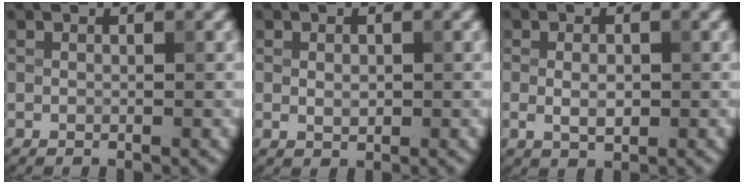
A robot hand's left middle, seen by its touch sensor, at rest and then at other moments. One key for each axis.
{"total": 1.2, "fx": 0.0, "fy": 0.9, "fz": 0.9, "tx": -0.015, "ty": -0.002, "tz": 0.002}
{"total": 2.1, "fx": -0.1, "fy": 1.2, "fz": 1.7, "tx": -0.033, "ty": -0.002, "tz": -0.002}